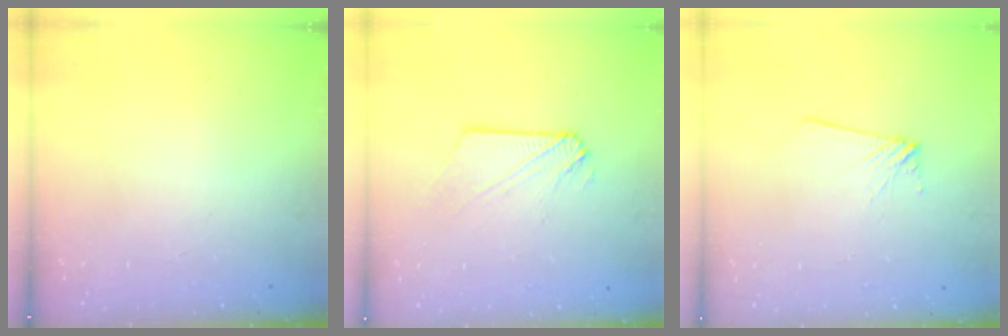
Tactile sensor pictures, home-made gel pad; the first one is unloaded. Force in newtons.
{"total": 4.4, "press": 4.4, "slide": 0.5}
{"total": 4.3, "press": 4.2, "slide": 0.6}